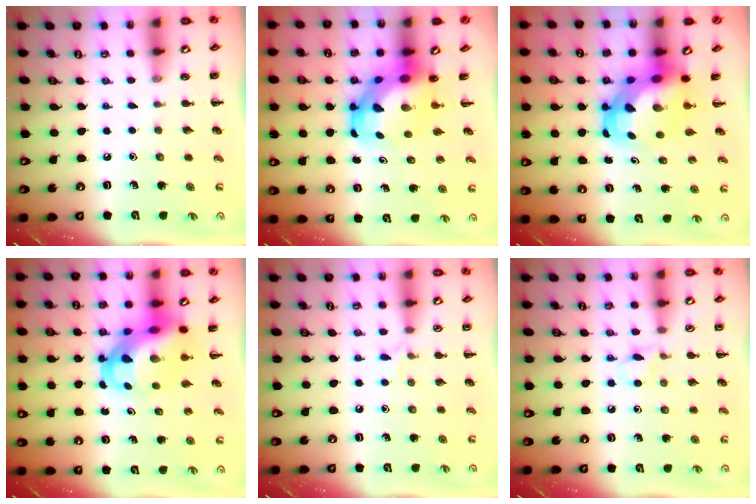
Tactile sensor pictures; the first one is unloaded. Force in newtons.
{"total": 6.6, "press": 6.3, "slide": 2.0}
{"total": 6.9, "press": 6.6, "slide": 2.0}
{"total": 12.4, "press": 11.9, "slide": 3.2}
{"total": 4.4, "press": 4.1, "slide": 1.5}
{"total": 3.8, "press": 3.6, "slide": 1.3}